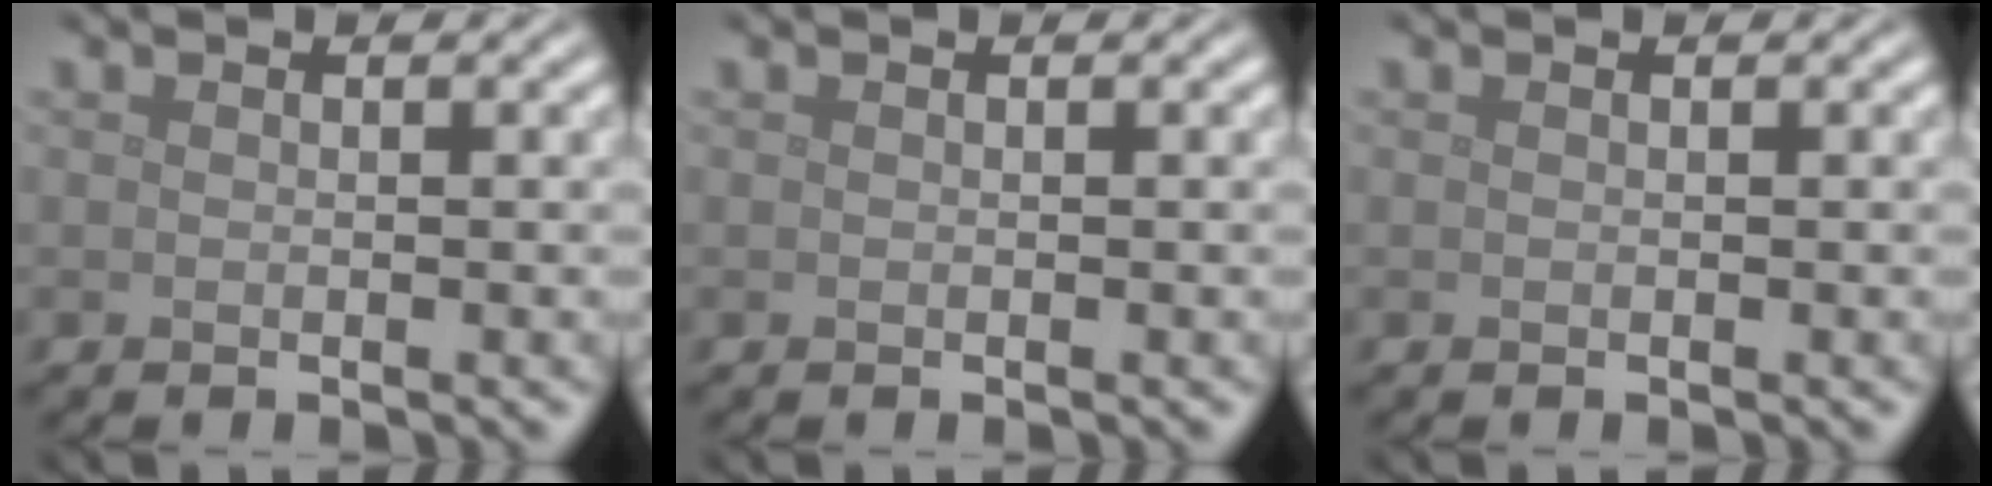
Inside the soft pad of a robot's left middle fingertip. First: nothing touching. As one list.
[{"total": 0.0}, {"total": 0.0}]